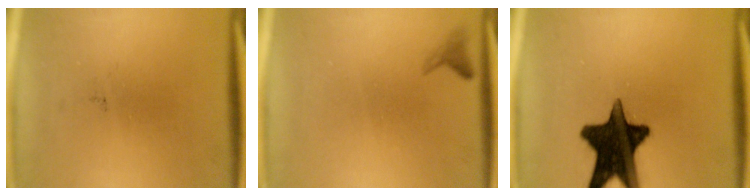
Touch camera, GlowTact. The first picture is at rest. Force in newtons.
{"total": 1.0}
{"total": 16.1}